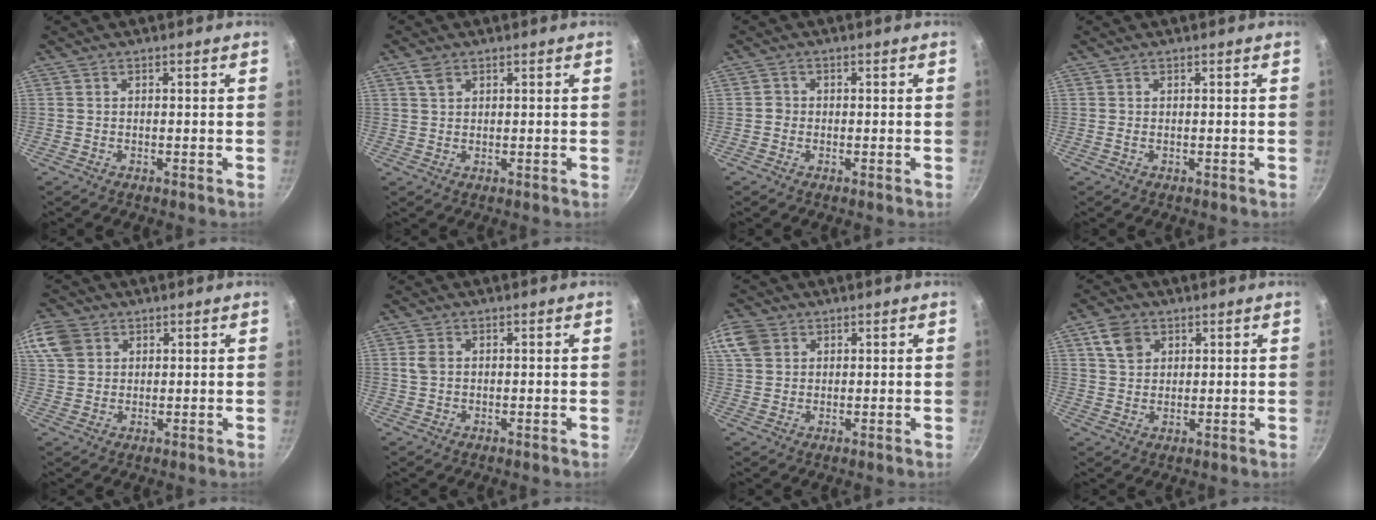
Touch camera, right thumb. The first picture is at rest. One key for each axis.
{"total": 2.4, "fx": 1.3, "fy": 1.5, "fz": 1.3, "tx": -0.018, "ty": -0.002, "tz": 0.027}
{"total": 1.3, "fx": -0.5, "fy": 1.2, "fz": 0.3, "tx": 0.002, "ty": 0.005, "tz": -0.011}
{"total": 0.0}
{"total": 10.9, "fx": 4.7, "fy": 8.5, "fz": 5.1, "tx": -0.115, "ty": 0.015, "tz": 0.093}
{"total": 2.1, "fx": 0.4, "fy": 1.6, "fz": 1.3, "tx": -0.022, "ty": 0.004, "tz": 0.008}
{"total": 8.4, "fx": 3.5, "fy": 6.5, "fz": 4.0, "tx": -0.084, "ty": 0.010, "tz": 0.066}
{"total": 5.9, "fx": 2.6, "fy": 4.4, "fz": 3.0, "tx": -0.037, "ty": -0.002, "tz": 0.048}